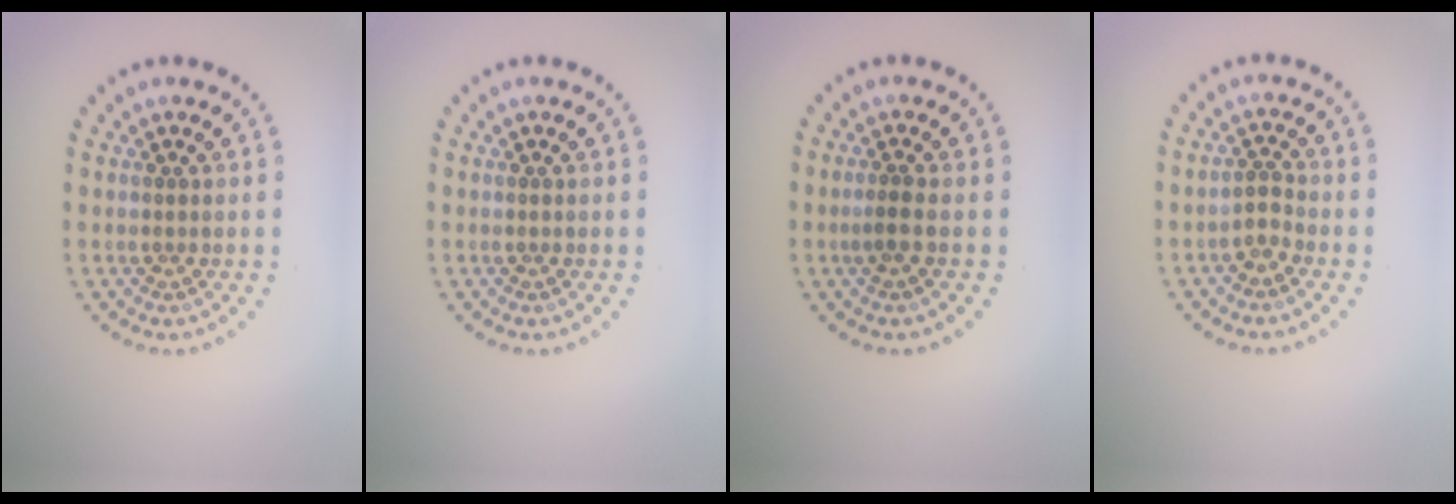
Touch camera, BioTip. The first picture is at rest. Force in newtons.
{"total": 0.0}
{"total": 1.3, "press": 1.0, "slide": 0.8}
{"total": 1.6, "press": 1.3, "slide": 1.0}